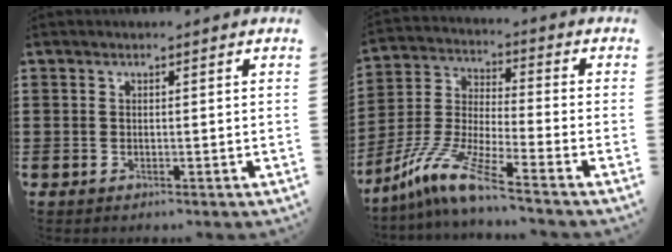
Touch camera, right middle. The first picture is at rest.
{"total": 9.8, "force": [-7.6, 0.2, 6.1], "torque": [-0.142, -0.008, -0.159]}